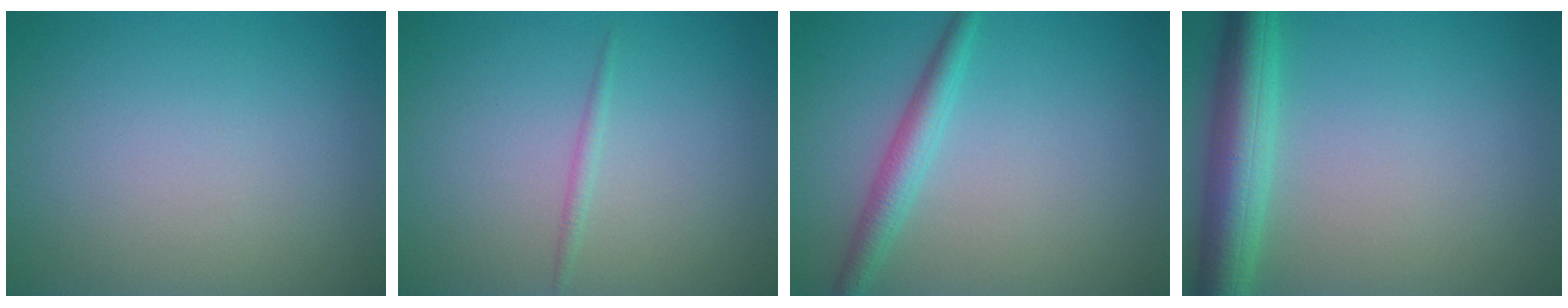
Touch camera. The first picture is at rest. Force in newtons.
{"total": 0.8, "press": 0.8, "slide": 0.0}
{"total": 2.6, "press": 2.6, "slide": 0.1}
{"total": 5.7, "press": 5.7, "slide": 0.3}